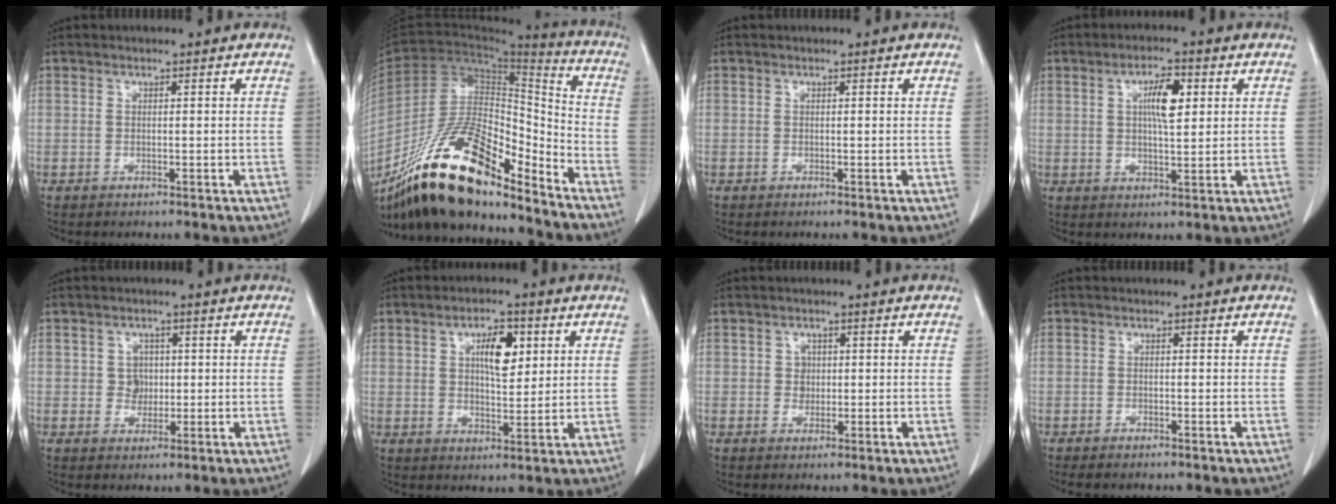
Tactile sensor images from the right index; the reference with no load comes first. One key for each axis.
{"total": 21.4, "fx": -16.1, "fy": 5.2, "fz": 13.0, "tx": -0.260, "ty": -0.003, "tz": -0.295}
{"total": 0.0}
{"total": 5.8, "fx": 1.7, "fy": 1.5, "fz": 5.3, "tx": -0.093, "ty": 0.003, "tz": 0.029}
{"total": 2.6, "fx": 0.2, "fy": 2.4, "fz": 0.9, "tx": -0.006, "ty": 0.006, "tz": 0.006}
{"total": 6.5, "fx": 2.2, "fy": 2.5, "fz": 5.5, "tx": -0.092, "ty": 0.005, "tz": 0.039}
{"total": 1.7, "fx": 0.2, "fy": 1.6, "fz": 0.5, "tx": -0.002, "ty": 0.005, "tz": 0.005}
{"total": 1.4, "fx": -1.2, "fy": 0.3, "fz": 0.7, "tx": -0.015, "ty": -0.003, "tz": -0.018}